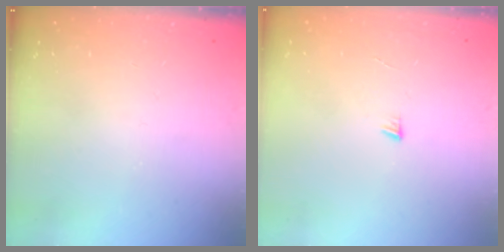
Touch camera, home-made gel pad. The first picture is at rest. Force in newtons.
{"total": 3.0, "press": 3.0, "slide": 0.3}